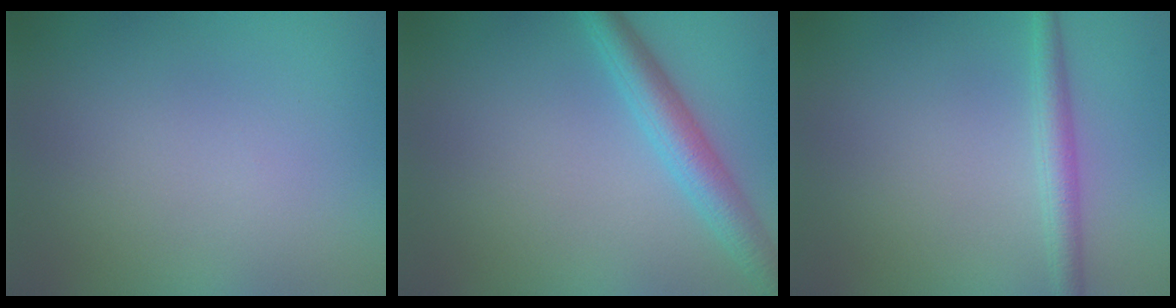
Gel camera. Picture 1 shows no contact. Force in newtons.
{"total": 3.8, "press": 3.8, "slide": 0.1}
{"total": 2.2, "press": 2.2, "slide": 0.1}